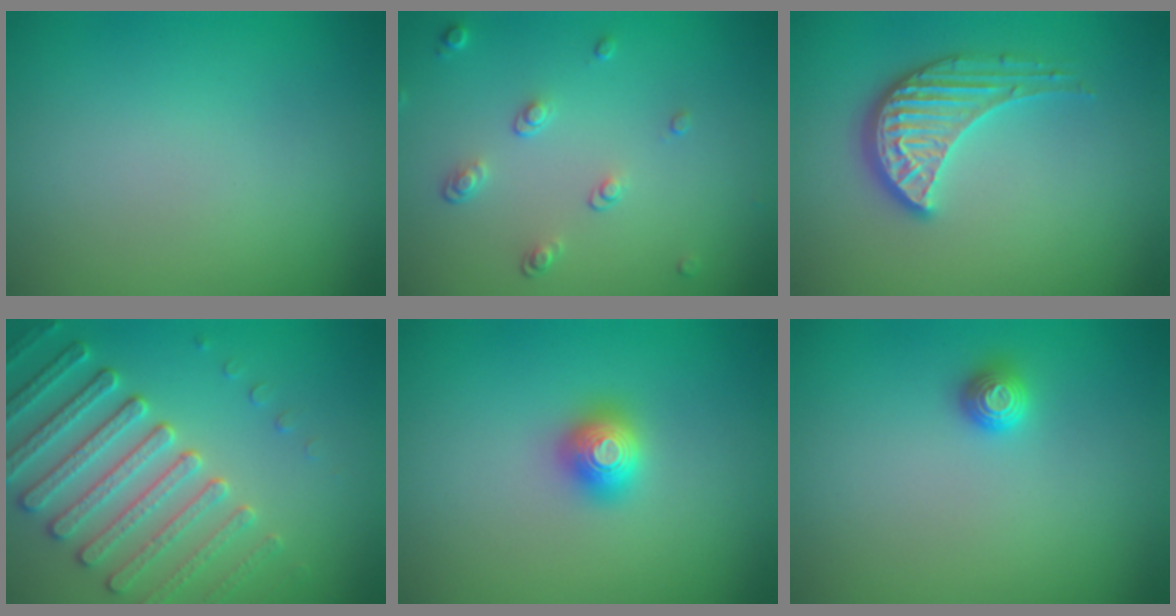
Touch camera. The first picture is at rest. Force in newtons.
{"total": 1.8, "press": 1.3, "slide": 1.2}
{"total": 3.8, "press": 3.2, "slide": 2.1}
{"total": 5.1, "press": 4.8, "slide": 1.7}
{"total": 2.0, "press": 2.0, "slide": 0.2}
{"total": 1.0, "press": 1.0, "slide": 0.3}